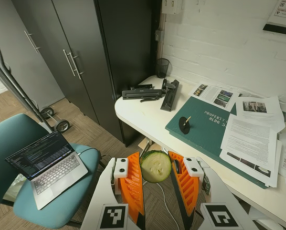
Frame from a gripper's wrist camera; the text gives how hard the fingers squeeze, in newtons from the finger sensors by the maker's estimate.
{"total": 11.1, "left": 11.0, "right": 11.2}